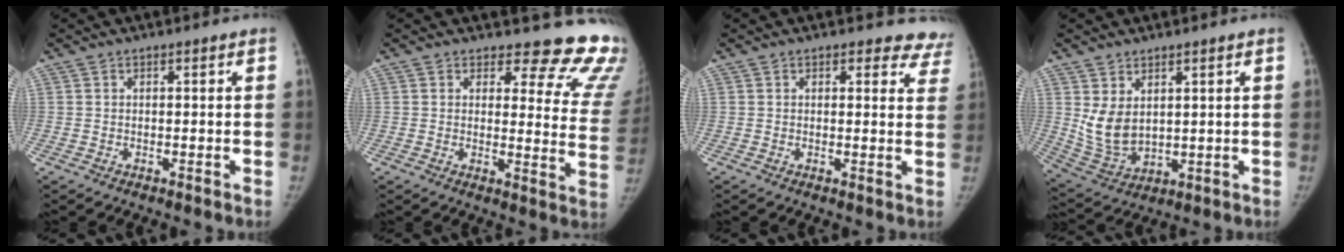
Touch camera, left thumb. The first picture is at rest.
{"total": 16.4, "force": [14.9, 5.4, 4.0], "torque": [0.010, -0.142, 0.138]}
{"total": 7.3, "force": [6.5, 3.2, 0.5], "torque": [0.059, -0.028, 0.041]}
{"total": 8.0, "force": [2.4, 5.2, 5.6], "torque": [-0.094, -0.022, 0.071]}